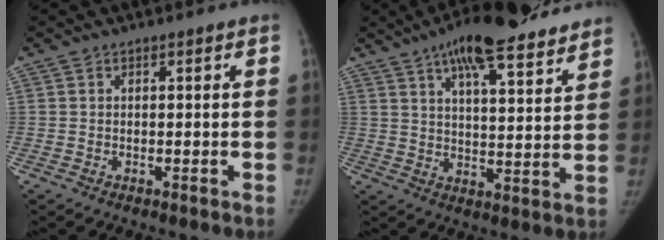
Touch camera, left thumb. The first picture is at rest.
{"total": 18.3, "force": [13.4, 4.9, 11.5], "torque": [-0.151, -0.038, 0.201]}